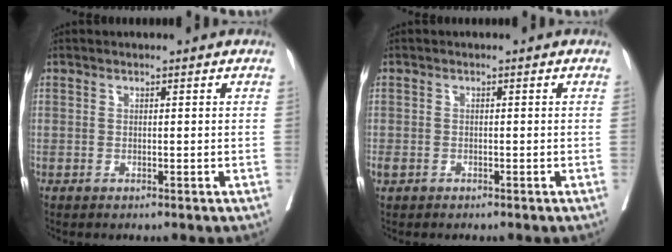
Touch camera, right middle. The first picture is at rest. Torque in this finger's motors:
{"motor_torque": [0.21, -0.24, 0.13, 0.04]}